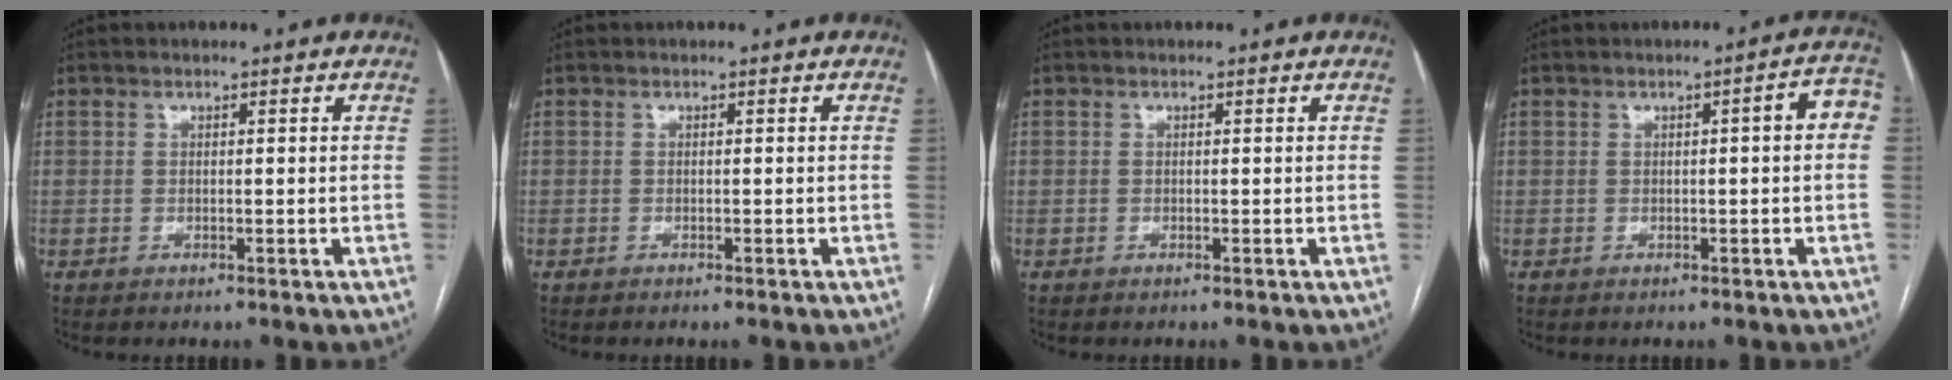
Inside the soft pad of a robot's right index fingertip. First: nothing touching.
{"total": 0.0}
{"total": 0.0}
{"total": 4.3, "force": [0.3, 0.8, 4.2], "torque": [-0.044, 0.014, -0.002]}